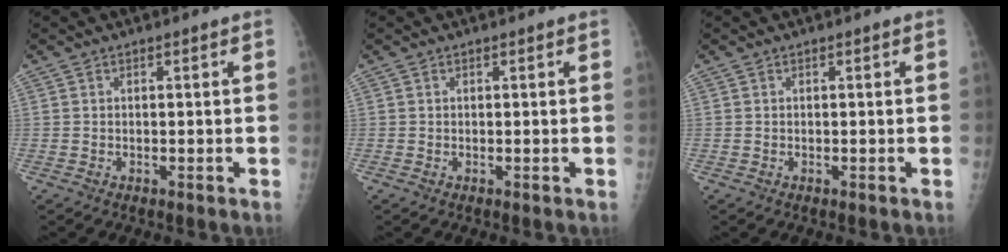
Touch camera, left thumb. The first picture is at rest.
{"total": 0.0}
{"total": 0.0}